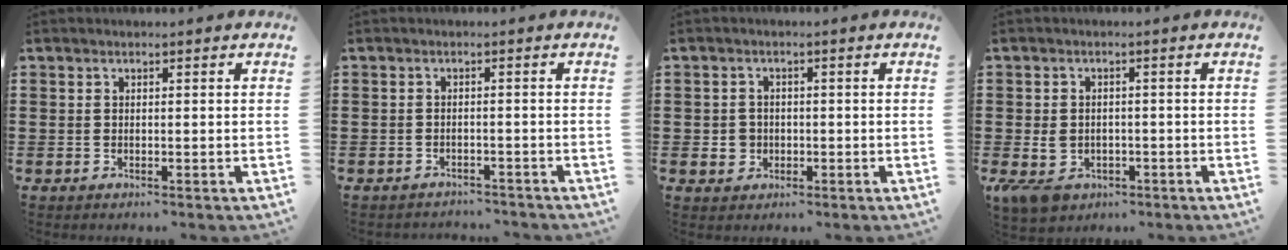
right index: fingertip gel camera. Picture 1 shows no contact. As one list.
[{"total": 1.6, "force": [-1.6, 0.2, 0.0], "torque": [-0.006, 0.001, -0.035]}, {"total": 2.3, "force": [-0.6, 2.2, 0.6], "torque": [-0.018, 0.005, -0.014]}, {"total": 3.2, "force": [-1.6, 2.3, 1.7], "torque": [-0.056, -0.007, -0.037]}]